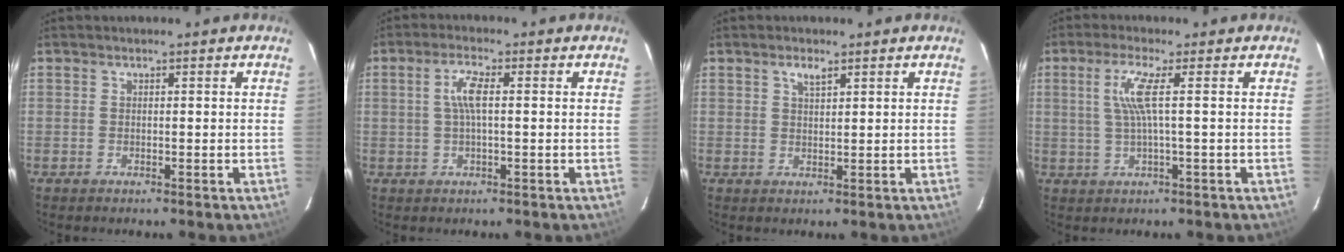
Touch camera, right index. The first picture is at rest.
{"total": 3.9, "force": [0.1, 0.9, 3.8], "torque": [-0.076, 0.007, 0.004]}
{"total": 2.1, "force": [1.4, 0.8, 1.4], "torque": [-0.024, 0.004, 0.025]}
{"total": 5.0, "force": [0.9, -0.6, 4.9], "torque": [-0.094, 0.001, 0.023]}